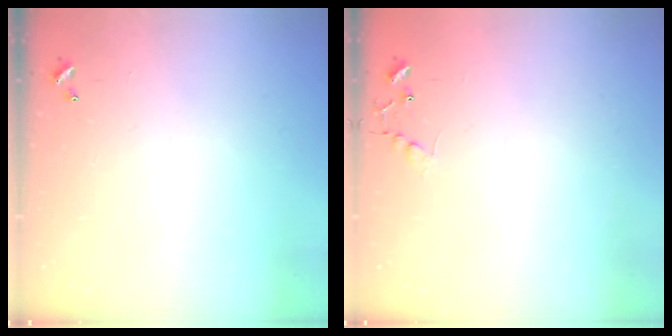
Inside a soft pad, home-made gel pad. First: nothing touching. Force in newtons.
{"total": 6.7, "press": 6.7, "slide": 0.4}